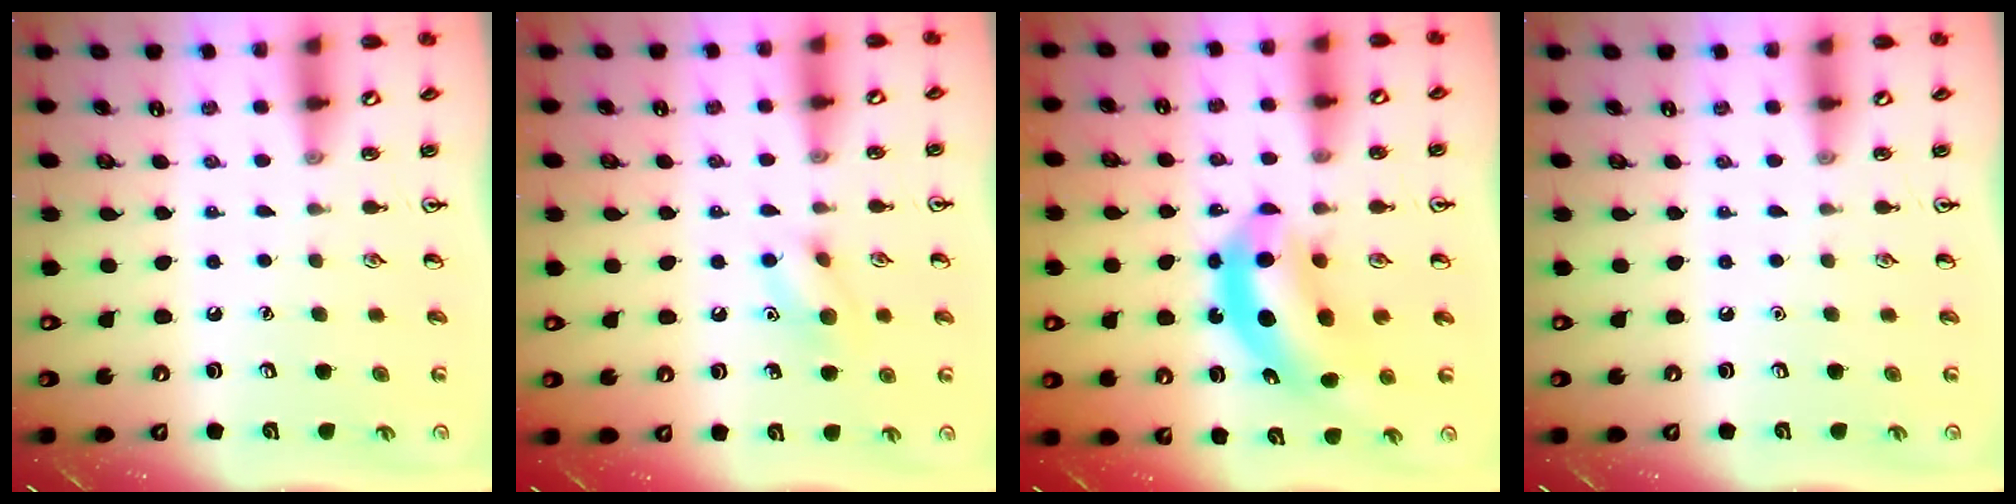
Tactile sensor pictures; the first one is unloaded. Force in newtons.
{"total": 8.2, "press": 8.1, "slide": 1.5}
{"total": 10.1, "press": 9.5, "slide": 3.4}
{"total": 0.0}